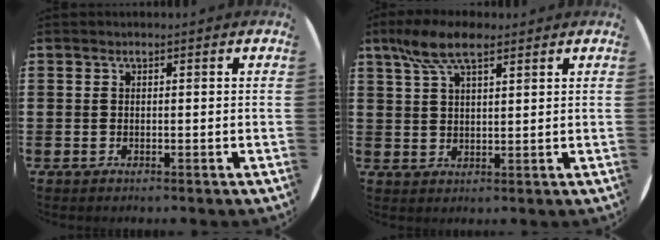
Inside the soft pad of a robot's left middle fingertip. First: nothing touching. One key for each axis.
{"total": 7.1, "fx": 4.9, "fy": 2.5, "fz": 4.6, "tx": -0.102, "ty": 0.003, "tz": 0.089}